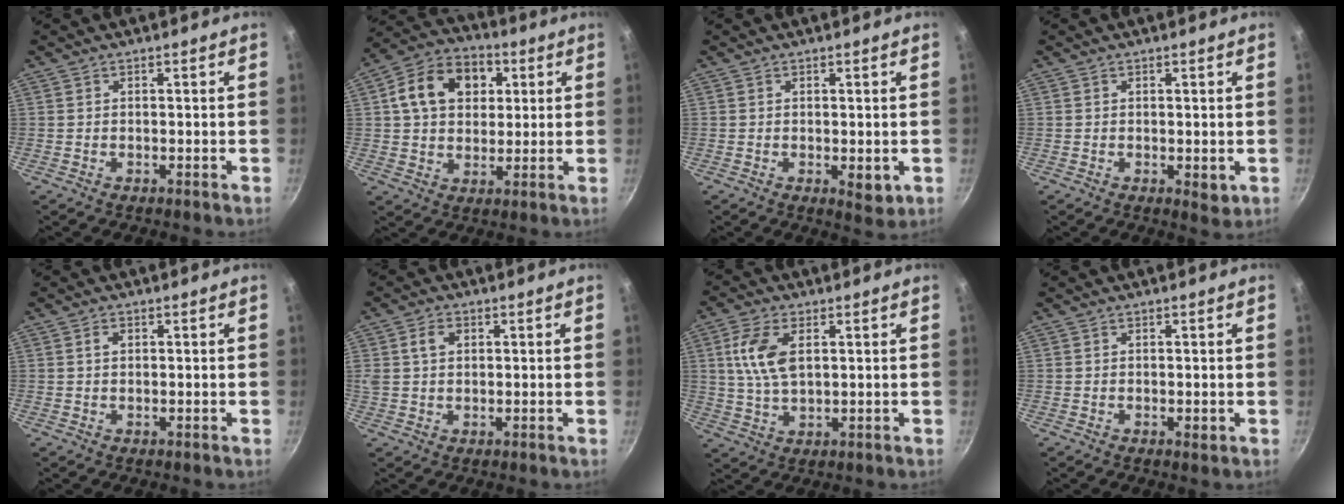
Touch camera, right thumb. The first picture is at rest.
{"total": 14.1, "force": [3.8, 10.6, 8.6], "torque": [-0.122, 0.016, 0.048]}
{"total": 3.2, "force": [-0.3, 1.5, 2.7], "torque": [-0.038, -0.010, -0.001]}
{"total": 2.2, "force": [0.0, 1.1, 1.8], "torque": [-0.025, -0.007, 0.003]}
{"total": 1.3, "force": [0.3, 1.0, 0.8], "torque": [-0.013, 0.004, 0.005]}
{"total": 4.2, "force": [1.2, 3.1, 2.6], "torque": [-0.040, 0.004, 0.019]}
{"total": 8.8, "force": [2.2, 4.6, 7.1], "torque": [-0.138, -0.001, 0.043]}
{"total": 0.7, "force": [0.0, 0.3, 0.6], "torque": [-0.007, -0.002, 0.000]}